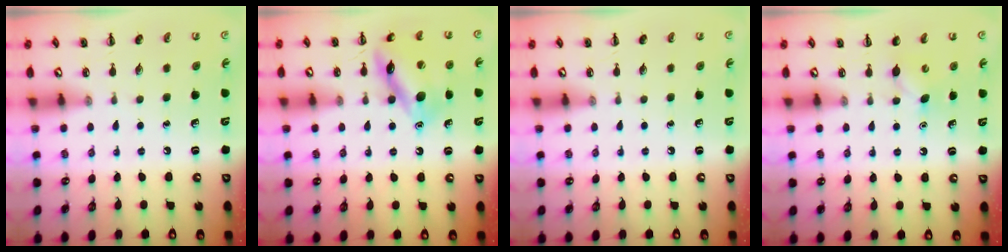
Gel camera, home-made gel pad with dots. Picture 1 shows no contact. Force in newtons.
{"total": 12.8, "press": 12.8, "slide": 0.8}
{"total": 0.0}
{"total": 4.2, "press": 4.0, "slide": 1.2}